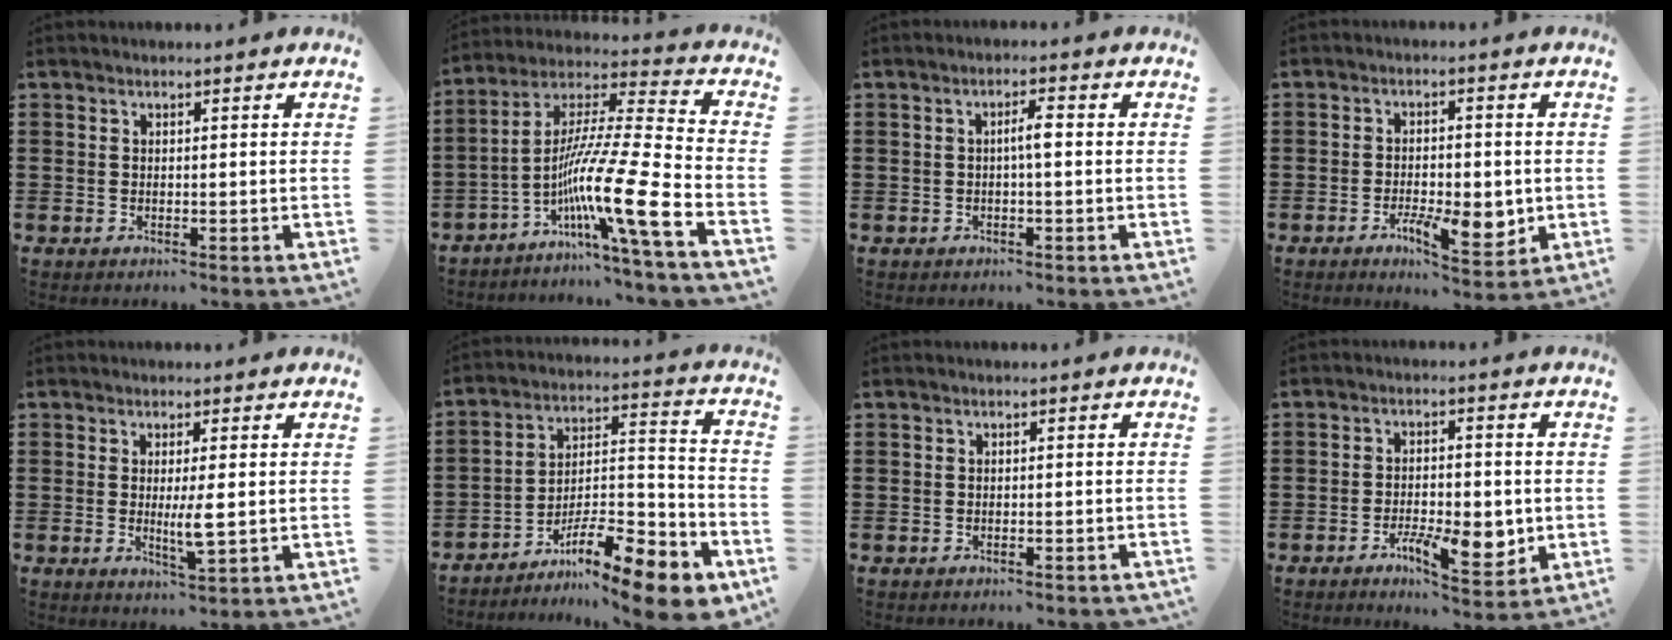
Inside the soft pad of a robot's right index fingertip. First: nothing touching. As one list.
[{"total": 14.9, "force": [-7.0, 0.4, 13.1], "torque": [-0.248, -0.018, -0.134]}, {"total": 2.6, "force": [-0.2, 0.4, 2.6], "torque": [-0.048, 0.002, -0.005]}, {"total": 7.1, "force": [-2.3, 3.0, 6.0], "torque": [-0.100, -0.004, -0.038]}, {"total": 4.2, "force": [-0.2, 0.6, 4.1], "torque": [-0.079, -0.007, -0.006]}, {"total": 12.3, "force": [-9.6, 2.4, 7.3], "torque": [-0.104, 0.029, -0.179]}, {"total": 0.8, "force": [-0.8, 0.1, 0.2], "torque": [-0.007, -0.004, -0.015]}, {"total": 7.7, "force": [-2.7, 3.2, 6.5], "torque": [-0.112, -0.006, -0.046]}]